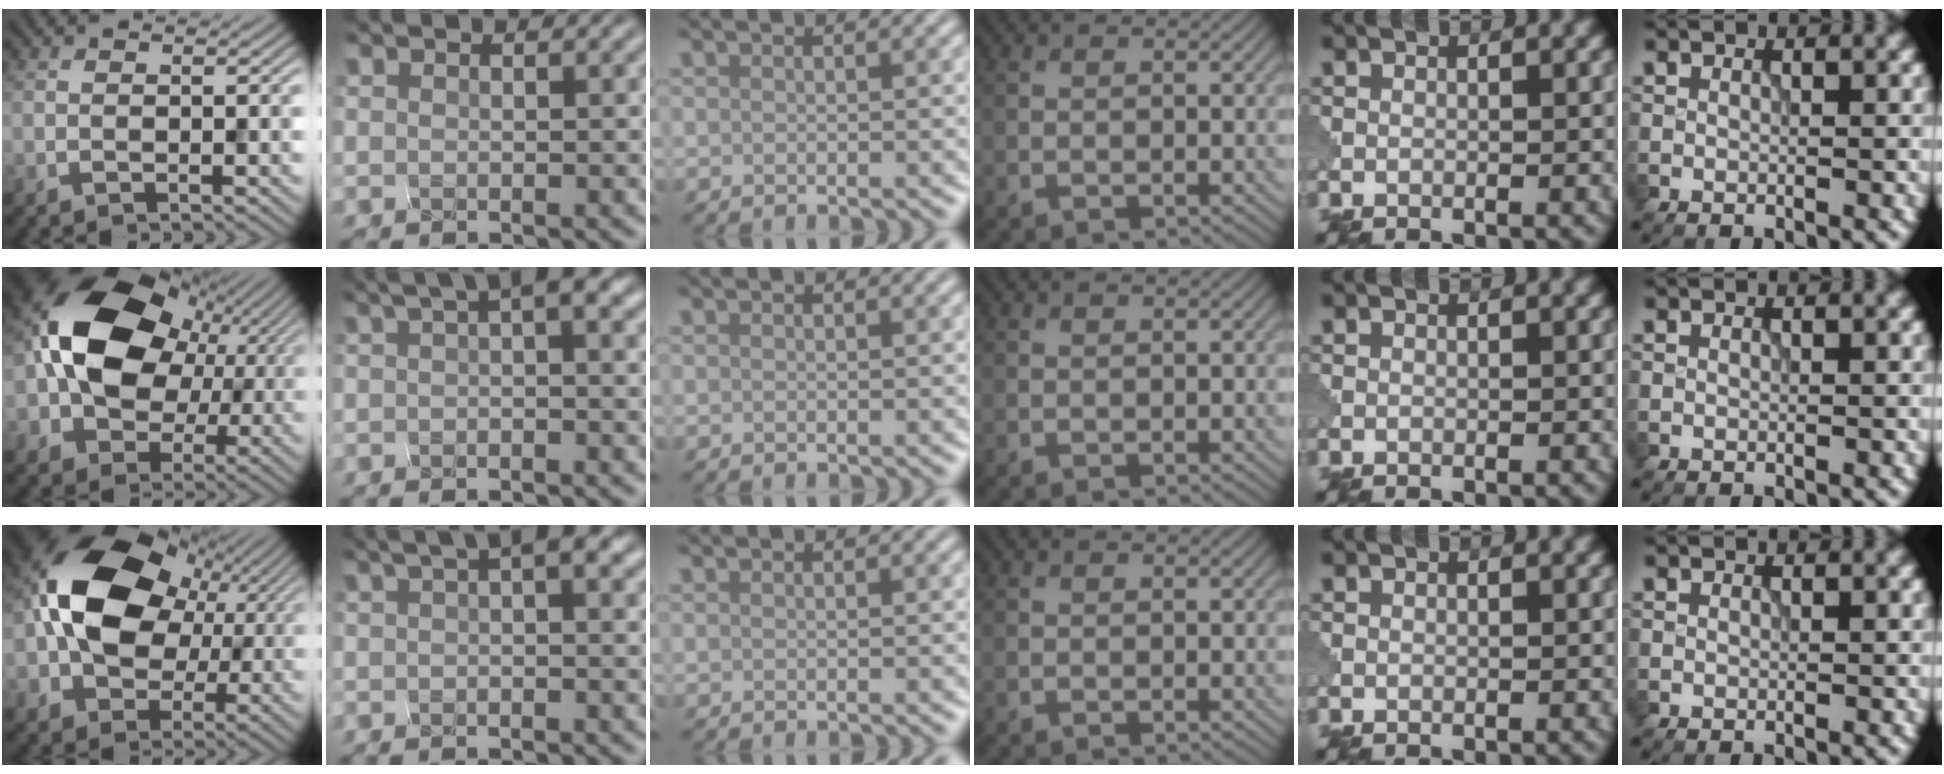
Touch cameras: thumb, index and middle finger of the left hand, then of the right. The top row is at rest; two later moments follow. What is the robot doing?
{"motion": "squeeze", "object": "foam earplug"}